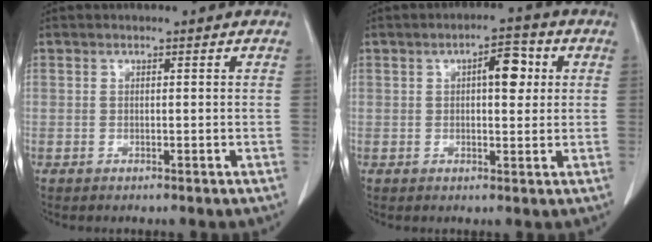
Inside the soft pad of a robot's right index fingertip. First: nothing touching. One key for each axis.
{"total": 5.2, "fx": 1.3, "fy": 1.9, "fz": 4.6, "tx": -0.069, "ty": 0.010, "tz": 0.017}